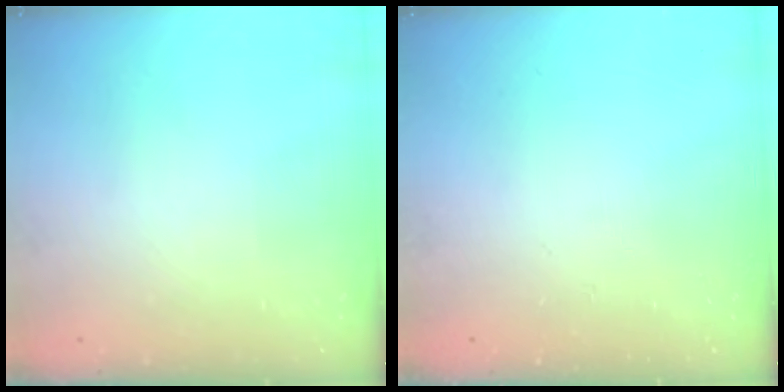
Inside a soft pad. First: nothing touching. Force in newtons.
{"total": 0.0}